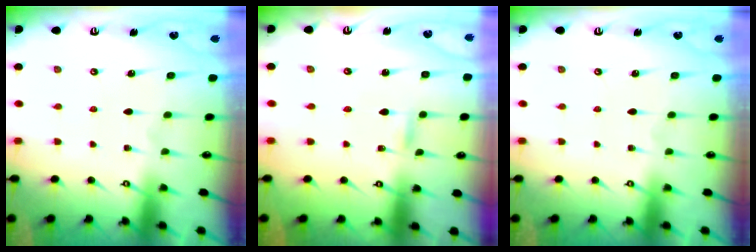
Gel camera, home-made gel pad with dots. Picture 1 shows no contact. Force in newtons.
{"total": 1.4, "press": 1.4, "slide": 0.0}
{"total": 0.0}